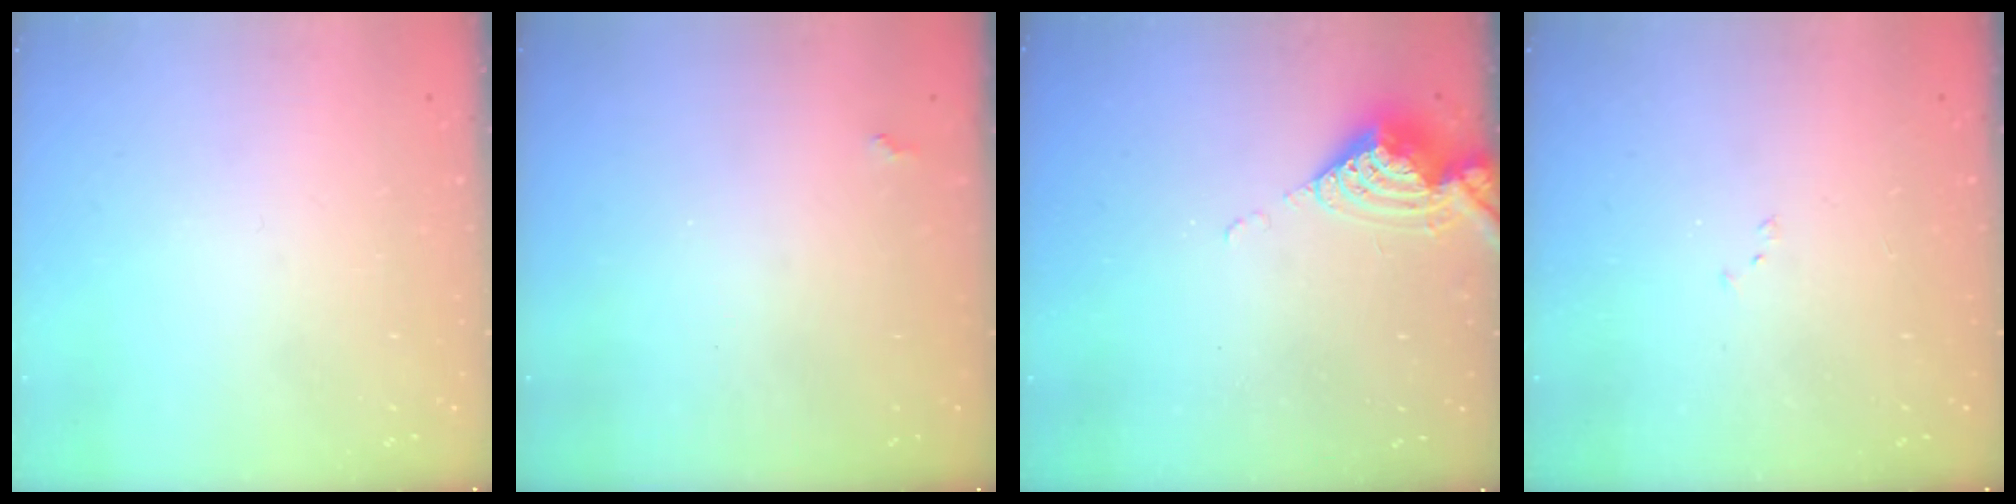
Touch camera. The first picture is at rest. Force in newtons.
{"total": 2.0, "press": 2.0, "slide": 0.5}
{"total": 7.9, "press": 7.8, "slide": 0.8}
{"total": 6.7, "press": 6.6, "slide": 0.9}